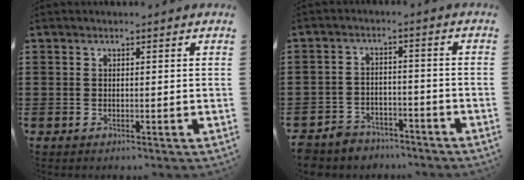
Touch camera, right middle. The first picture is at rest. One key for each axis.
{"total": 3.9, "fx": -3.8, "fy": 1.1, "fz": 0.0, "tx": -0.014, "ty": 0.003, "tz": -0.082}